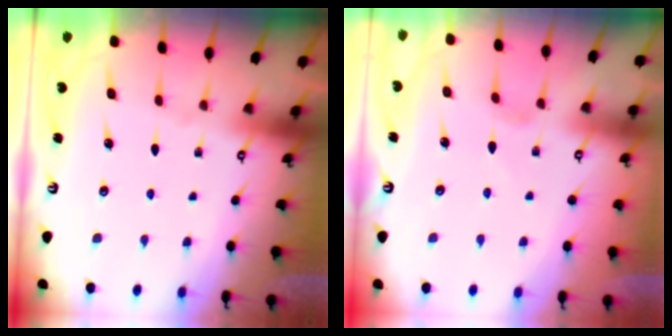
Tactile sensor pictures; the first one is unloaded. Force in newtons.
{"total": 0.7, "press": 0.6, "slide": 0.3}